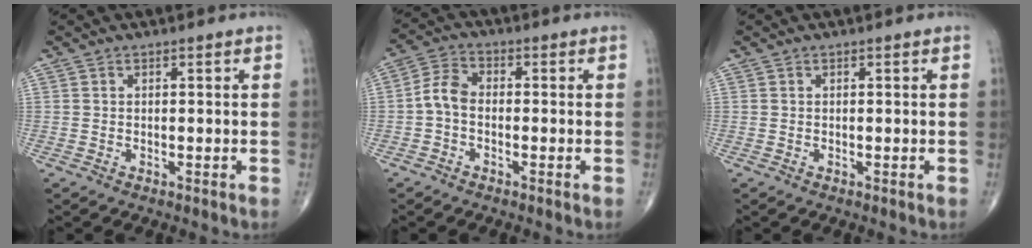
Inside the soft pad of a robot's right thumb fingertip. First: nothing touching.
{"total": 4.8, "force": [-1.1, 3.1, 3.5], "torque": [-0.066, 0.019, -0.034]}
{"total": 0.0}